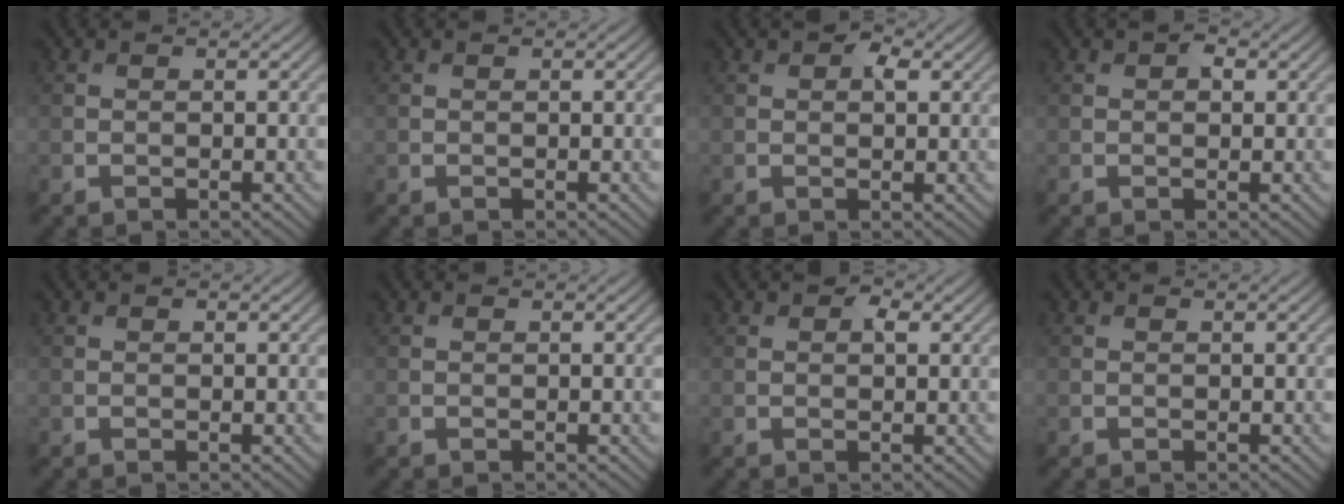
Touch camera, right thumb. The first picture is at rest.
{"total": 0.0}
{"total": 2.6, "force": [1.2, 1.4, 1.8], "torque": [-0.028, 0.002, 0.017]}
{"total": 1.7, "force": [0.7, 1.0, 1.2], "torque": [-0.015, 0.003, 0.008]}
{"total": 0.0}
{"total": 0.0}
{"total": 1.9, "force": [0.8, 1.0, 1.3], "torque": [-0.020, 0.002, 0.012]}
{"total": 0.0}